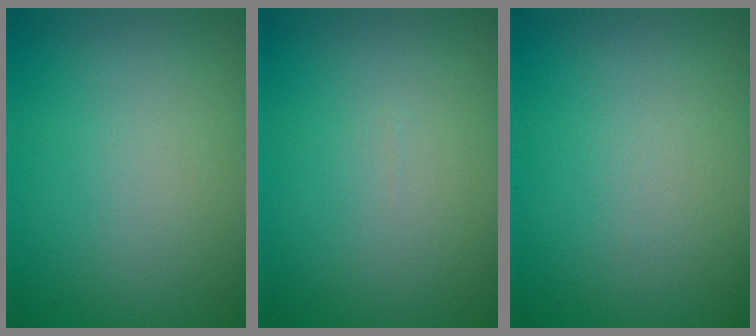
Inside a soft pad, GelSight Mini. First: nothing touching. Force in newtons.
{"total": 0.0}
{"total": 0.0}